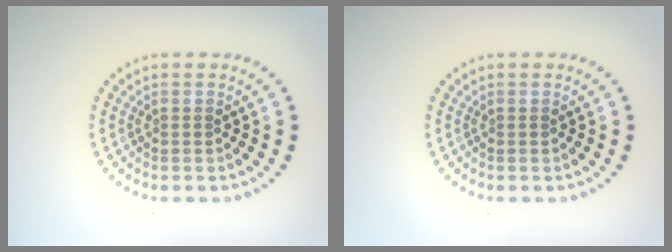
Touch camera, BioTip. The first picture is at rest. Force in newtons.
{"total": 0.0}